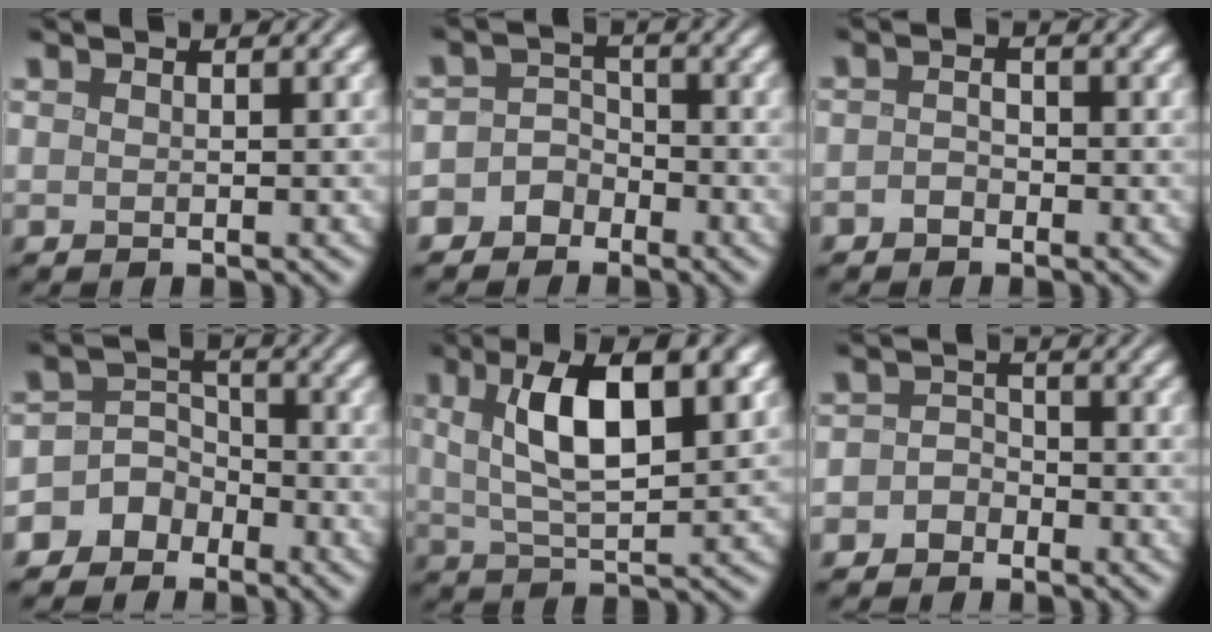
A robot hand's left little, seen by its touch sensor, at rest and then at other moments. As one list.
[{"total": 3.9, "force": [-2.4, 3.0, 0.5], "torque": [0.027, 0.010, -0.062]}, {"total": 1.3, "force": [-1.0, 0.8, 0.4], "torque": [-0.011, 0.003, -0.020]}, {"total": 5.8, "force": [-3.7, 4.5, 0.4], "torque": [0.019, 0.008, -0.091]}, {"total": 8.2, "force": [2.4, 3.1, 7.2], "torque": [-0.121, 0.012, 0.038]}, {"total": 2.1, "force": [-1.4, 1.5, 0.4], "torque": [0.014, 0.008, -0.038]}]